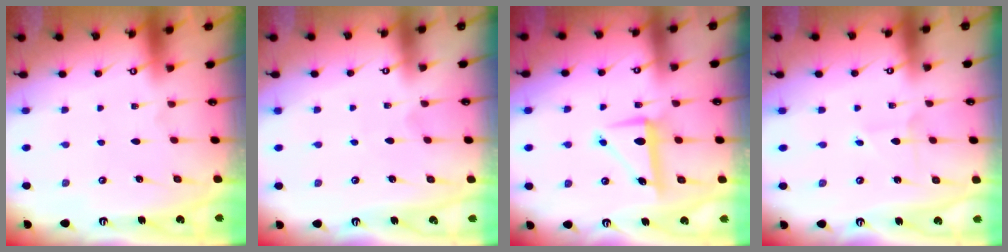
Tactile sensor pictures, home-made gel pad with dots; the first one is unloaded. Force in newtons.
{"total": 2.7, "press": 2.7, "slide": 0.3}
{"total": 7.9, "press": 7.8, "slide": 1.0}
{"total": 1.9, "press": 1.9, "slide": 0.1}